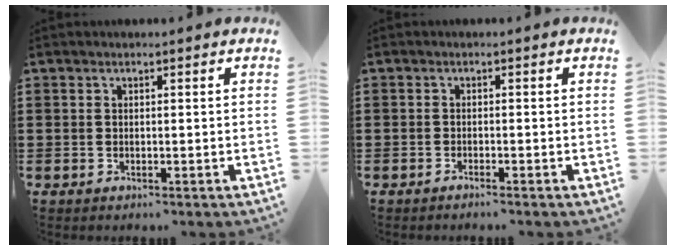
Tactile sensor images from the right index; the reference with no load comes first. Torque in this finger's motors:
{"motor_torque": [0.27, 1.18, -0.44, -0.11]}